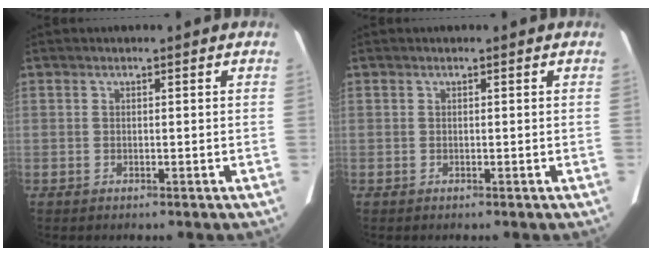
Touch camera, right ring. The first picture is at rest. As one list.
[{"total": 0.0}]